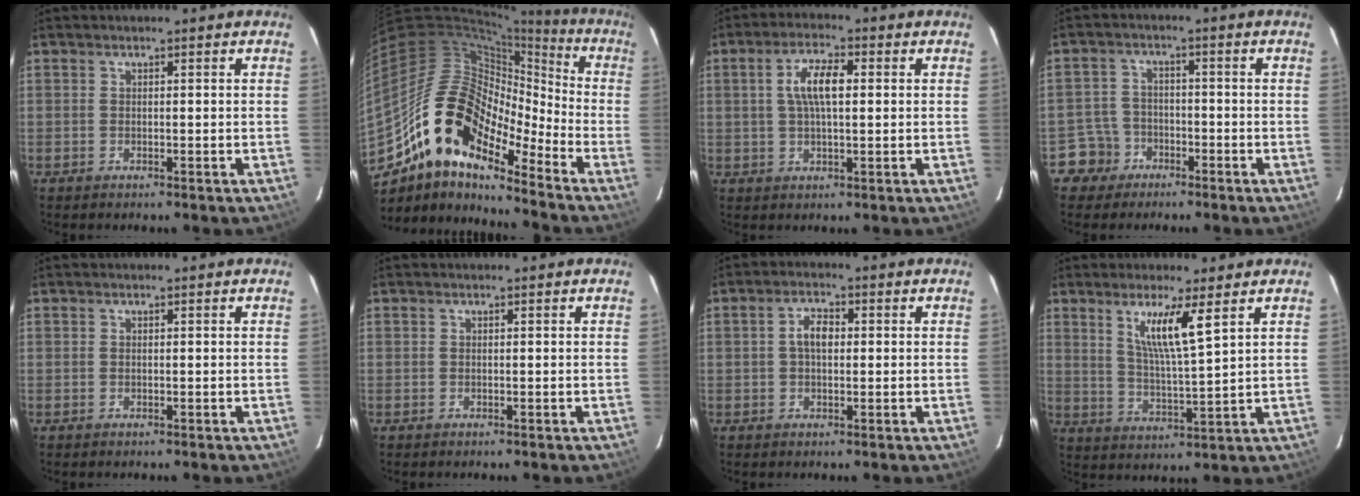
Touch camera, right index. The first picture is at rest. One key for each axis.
{"total": 18.5, "fx": -12.4, "fy": 8.2, "fz": 11.0, "tx": -0.194, "ty": -0.002, "tz": -0.247}
{"total": 6.8, "fx": 1.2, "fy": 2.4, "fz": 6.3, "tx": -0.119, "ty": 0.012, "tz": 0.023}
{"total": 5.5, "fx": -3.2, "fy": 4.4, "fz": -0.2, "tx": -0.008, "ty": 0.023, "tz": -0.062}
{"total": 0.0}
{"total": 0.0}
{"total": 3.8, "fx": 0.3, "fy": 2.1, "fz": 3.2, "tx": -0.060, "ty": 0.012, "tz": 0.005}
{"total": 8.3, "fx": 4.5, "fy": 0.0, "fz": 7.0, "tx": -0.126, "ty": -0.010, "tz": 0.083}